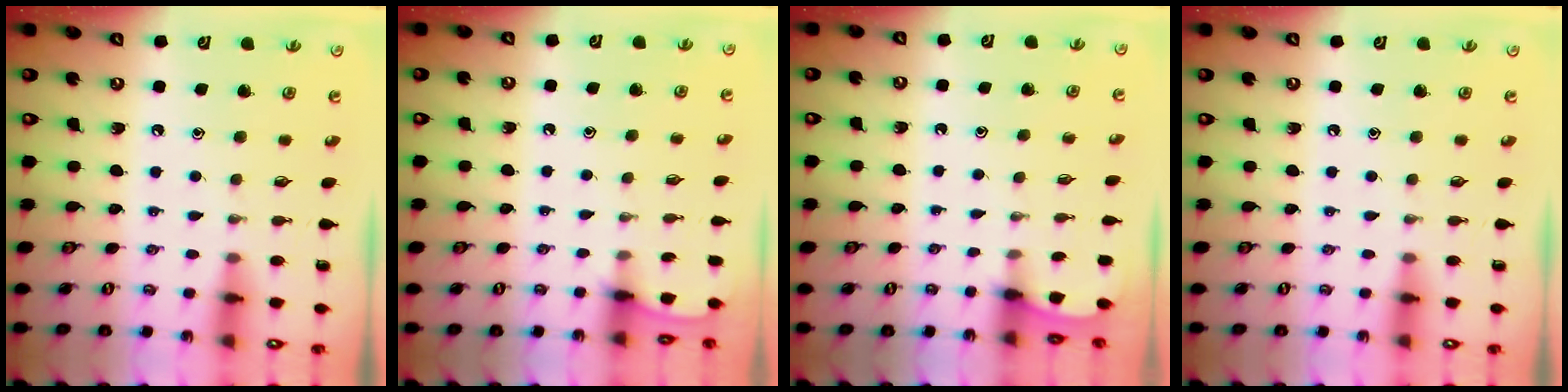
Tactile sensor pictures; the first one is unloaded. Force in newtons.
{"total": 2.1, "press": 2.1, "slide": 0.3}
{"total": 1.9, "press": 1.9, "slide": 0.2}
{"total": 0.0}